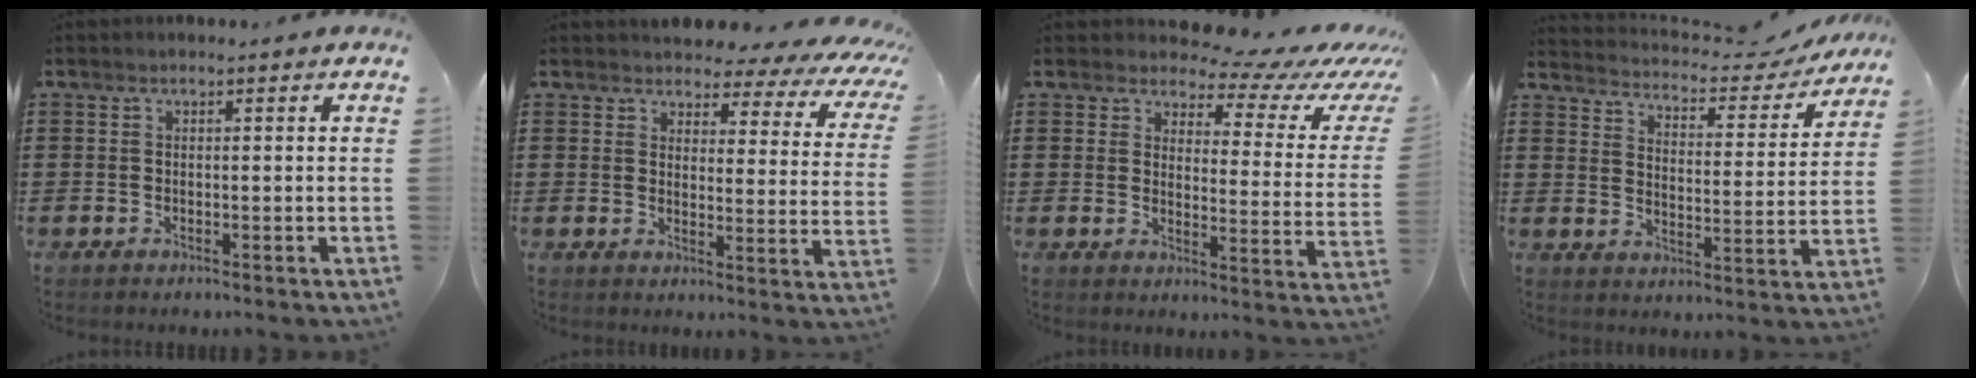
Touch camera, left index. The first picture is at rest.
{"total": 3.5, "force": [3.1, 1.3, 0.9], "torque": [-0.033, -0.019, 0.046]}
{"total": 6.4, "force": [5.5, 2.0, 2.5], "torque": [-0.056, -0.039, 0.090]}
{"total": 3.7, "force": [3.5, 0.5, 1.0], "torque": [-0.043, -0.027, 0.052]}